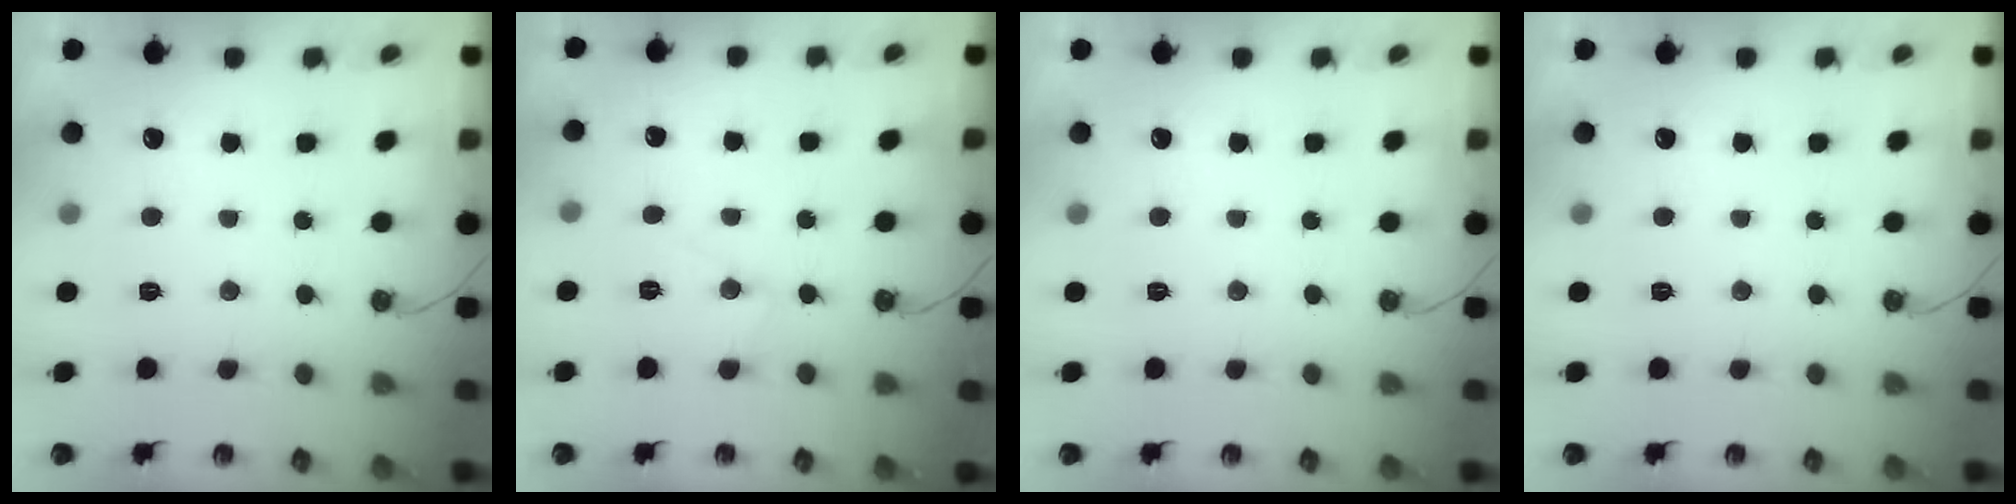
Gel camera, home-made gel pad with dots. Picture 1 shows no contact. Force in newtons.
{"total": 6.6, "press": 6.6, "slide": 0.4}
{"total": 0.0}
{"total": 0.0}